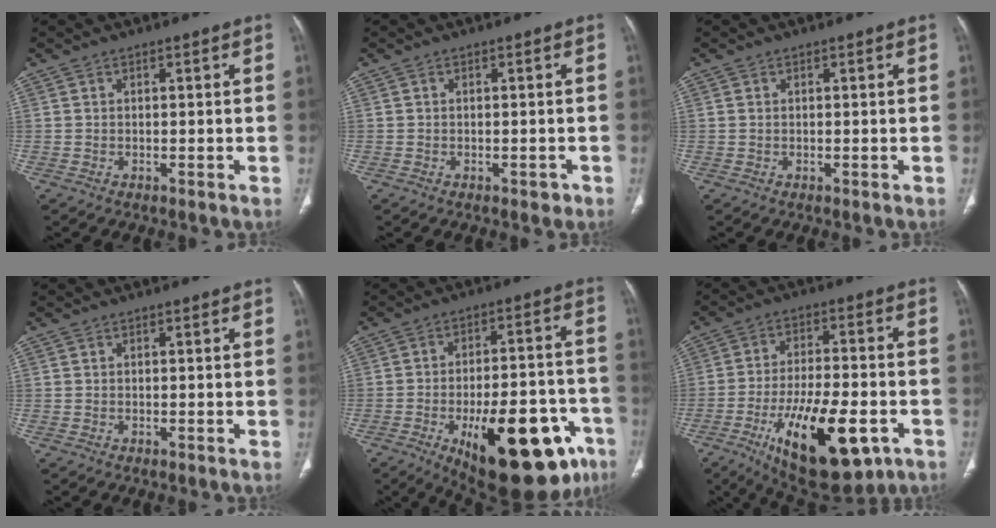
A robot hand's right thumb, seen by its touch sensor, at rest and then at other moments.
{"total": 1.2, "force": [-0.6, 0.7, 0.7], "torque": [-0.001, 0.002, -0.008]}
{"total": 0.0}
{"total": 0.0}
{"total": 26.4, "force": [-11.7, 11.0, 21.0], "torque": [-0.232, 0.043, -0.151]}
{"total": 21.1, "force": [-8.6, 8.6, 17.2], "torque": [-0.275, 0.016, -0.121]}